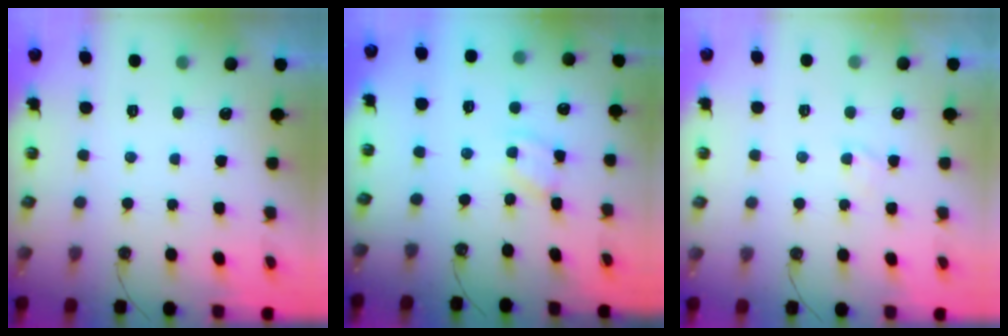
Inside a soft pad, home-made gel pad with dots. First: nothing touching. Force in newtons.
{"total": 1.9, "press": 1.9, "slide": 0.3}
{"total": 1.5, "press": 1.5, "slide": 0.3}